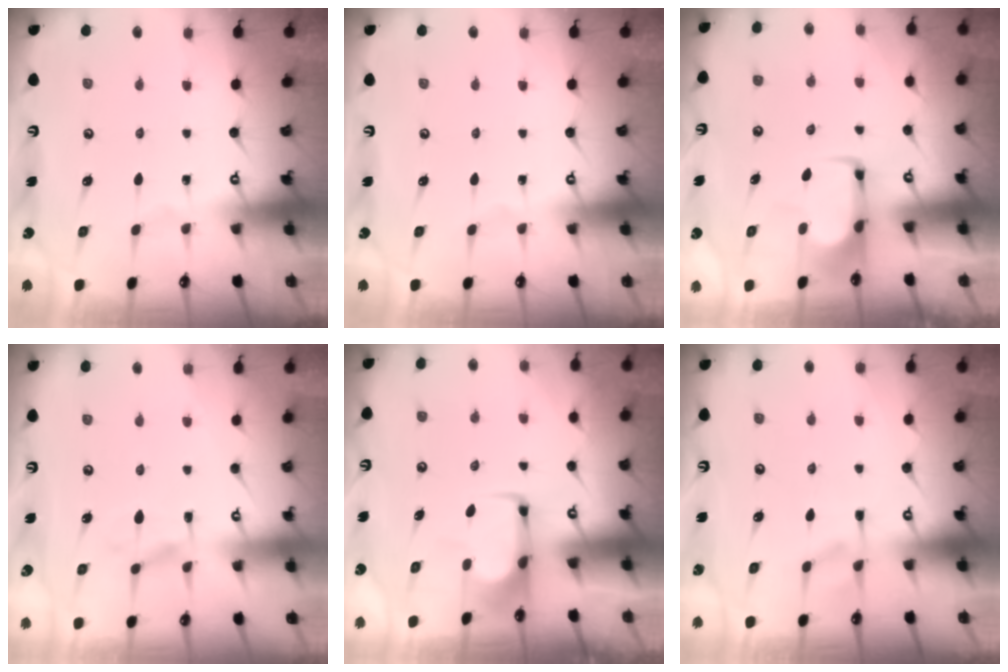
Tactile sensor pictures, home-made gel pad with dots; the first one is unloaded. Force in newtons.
{"total": 0.0}
{"total": 2.1, "press": 2.0, "slide": 0.4}
{"total": 0.7, "press": 0.3, "slide": 0.7}
{"total": 2.0, "press": 2.0, "slide": 0.4}
{"total": 0.9, "press": 0.2, "slide": 0.9}